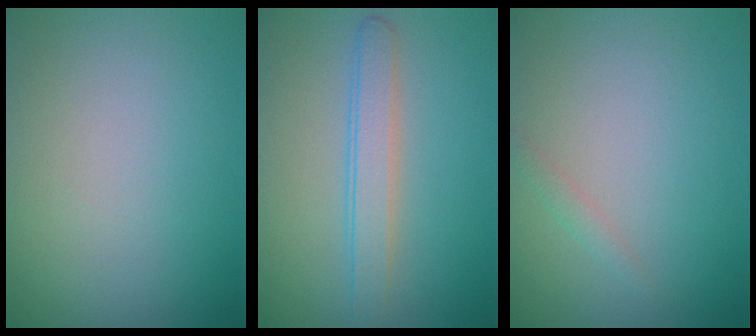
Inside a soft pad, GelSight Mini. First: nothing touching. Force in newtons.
{"total": 2.7, "press": 2.7, "slide": 0.1}
{"total": 0.8, "press": 0.8, "slide": 0.0}